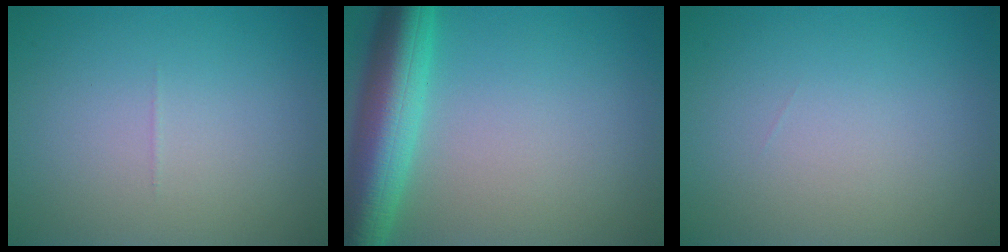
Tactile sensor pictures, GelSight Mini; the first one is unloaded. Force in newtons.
{"total": 7.6, "press": 7.6, "slide": 0.3}
{"total": 0.0}